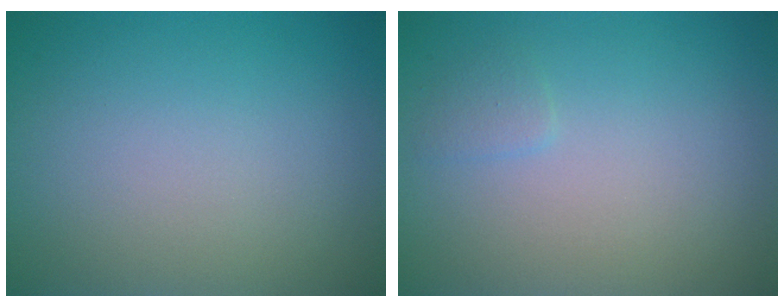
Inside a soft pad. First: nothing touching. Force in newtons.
{"total": 0.7, "press": 0.7, "slide": 0.1}